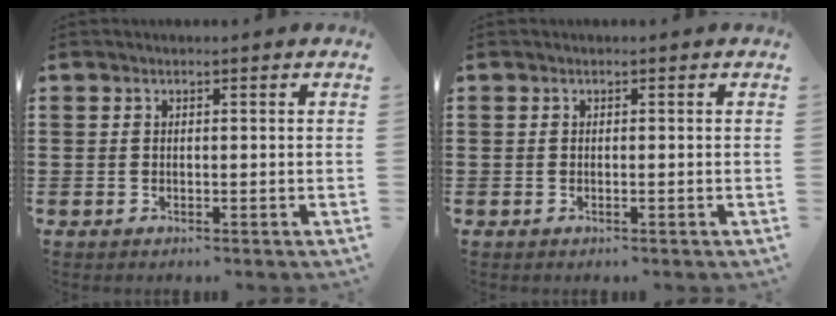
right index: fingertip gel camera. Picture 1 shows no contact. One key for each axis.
{"total": 0.0}